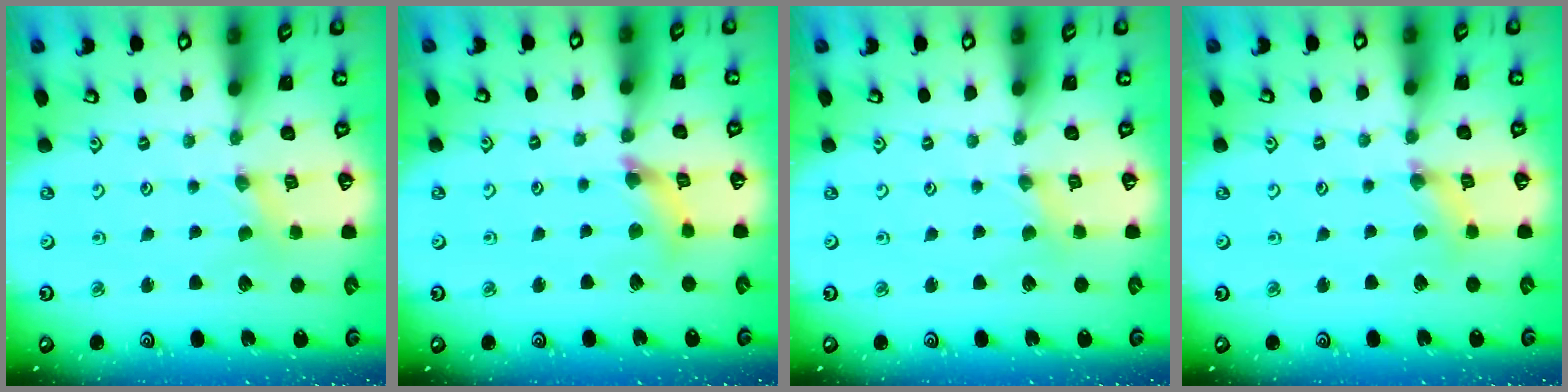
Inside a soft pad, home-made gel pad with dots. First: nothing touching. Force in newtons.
{"total": 6.9, "press": 6.8, "slide": 0.8}
{"total": 1.0, "press": 1.0, "slide": 0.2}
{"total": 2.4, "press": 2.4, "slide": 0.2}